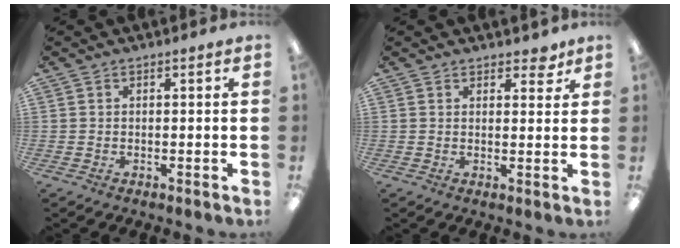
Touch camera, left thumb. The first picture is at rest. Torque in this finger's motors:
{"motor_torque": [-0.05, 0.03, -0.08, -0.21, 0.01]}